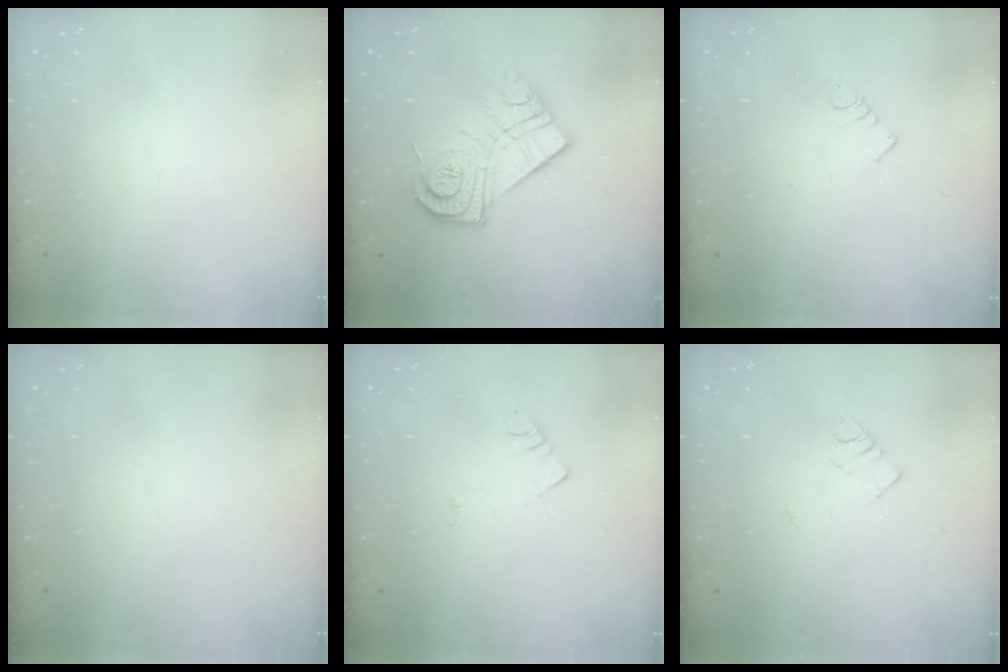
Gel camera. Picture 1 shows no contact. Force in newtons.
{"total": 16.7, "press": 16.7, "slide": 0.7}
{"total": 2.8, "press": 2.8, "slide": 0.3}
{"total": 0.0}
{"total": 1.7, "press": 1.7, "slide": 0.3}
{"total": 2.9, "press": 2.9, "slide": 0.5}